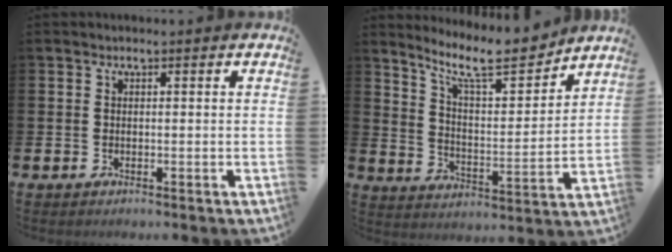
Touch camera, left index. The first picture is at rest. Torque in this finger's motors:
{"motor_torque": [-0.17, -0.81, 0.45, 0.14]}